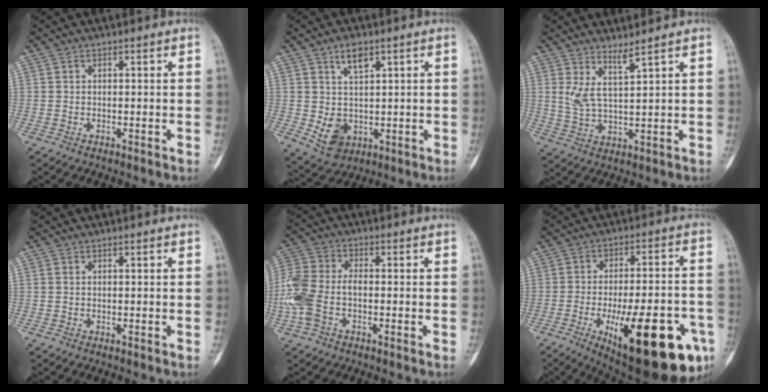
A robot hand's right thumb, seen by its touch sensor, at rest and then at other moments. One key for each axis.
{"total": 8.4, "fx": 2.1, "fy": 6.0, "fz": 5.5, "tx": -0.066, "ty": -0.019, "tz": 0.054}
{"total": 4.5, "fx": 3.1, "fy": 0.1, "fz": 3.3, "tx": -0.072, "ty": -0.040, "tz": 0.070}
{"total": 0.0}
{"total": 10.5, "fx": -2.5, "fy": 6.5, "fz": 7.9, "tx": -0.189, "ty": 0.024, "tz": -0.055}
{"total": 26.7, "fx": -10.5, "fy": 8.9, "fz": 22.9, "tx": -0.281, "ty": 0.019, "tz": -0.135}